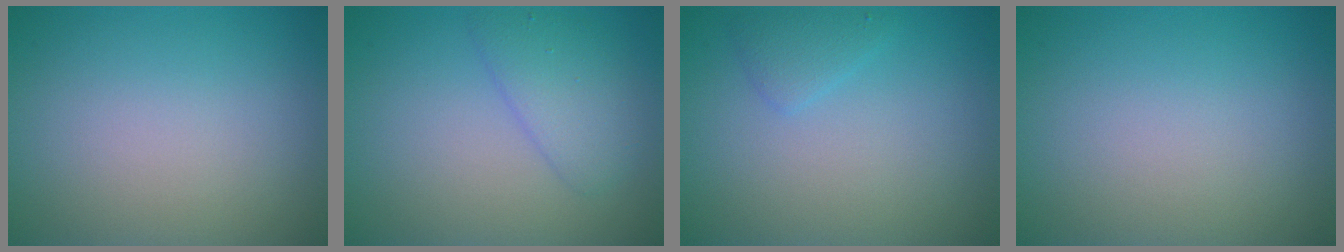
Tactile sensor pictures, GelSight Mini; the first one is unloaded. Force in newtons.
{"total": 2.7, "press": 2.7, "slide": 0.1}
{"total": 1.4, "press": 1.4, "slide": 0.0}
{"total": 0.0}